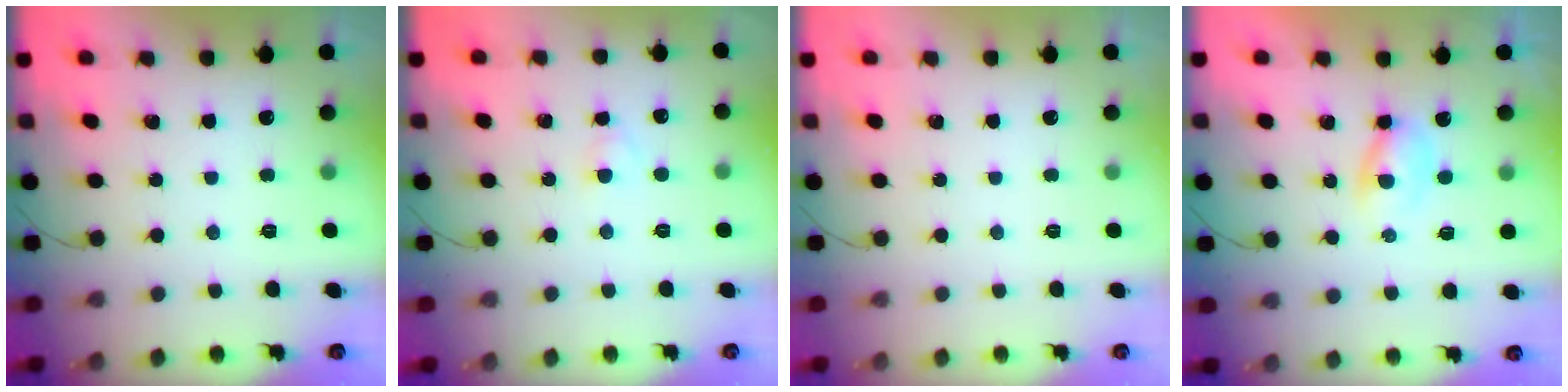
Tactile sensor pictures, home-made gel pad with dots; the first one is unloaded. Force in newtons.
{"total": 2.2, "press": 1.9, "slide": 1.1}
{"total": 0.0}
{"total": 2.1, "press": 1.9, "slide": 0.9}